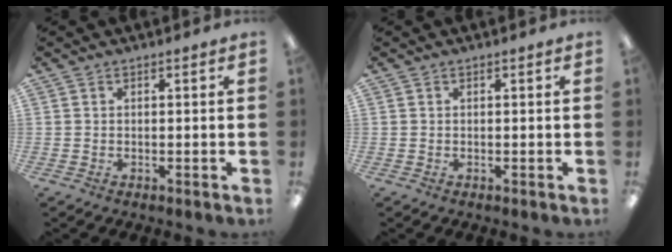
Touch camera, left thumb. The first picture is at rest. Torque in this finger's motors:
{"motor_torque": [0.02, 0.02, 0.01, -0.11, 0.00]}